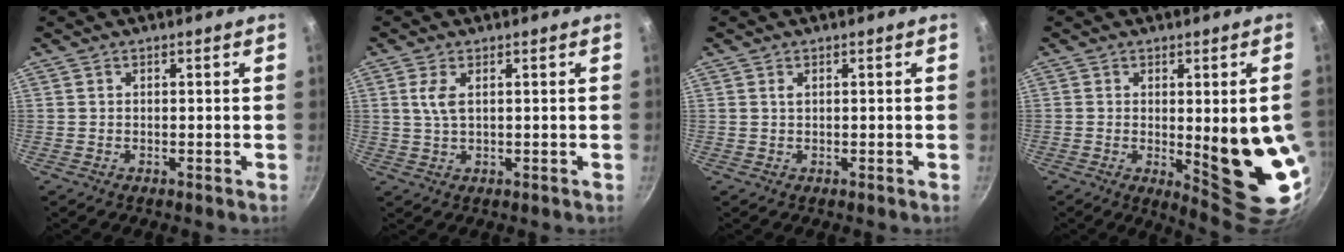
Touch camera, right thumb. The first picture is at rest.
{"total": 3.5, "force": [1.0, 1.5, 3.0], "torque": [-0.064, -0.003, 0.021]}
{"total": 0.7, "force": [0.3, 0.3, 0.6], "torque": [-0.010, 0.001, 0.007]}
{"total": 15.0, "force": [-1.2, 4.4, 14.3], "torque": [-0.159, -0.021, -0.002]}